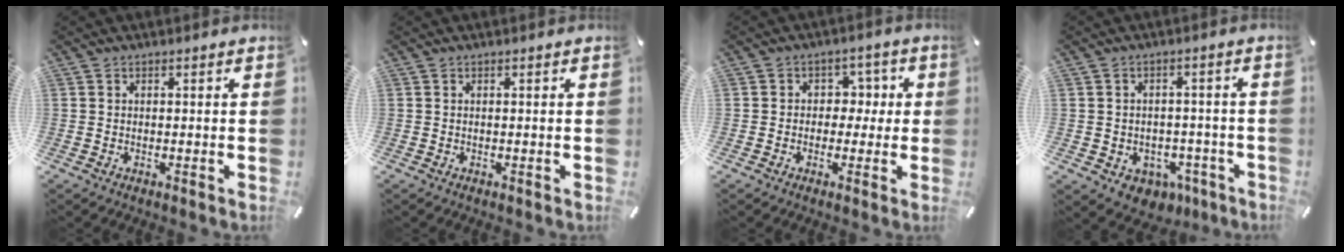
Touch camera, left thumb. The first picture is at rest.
{"total": 0.0}
{"total": 5.7, "force": [-0.5, 5.2, 2.1], "torque": [-0.029, 0.013, -0.015]}
{"total": 4.4, "force": [-1.0, 4.3, 0.8], "torque": [-0.016, 0.004, -0.014]}